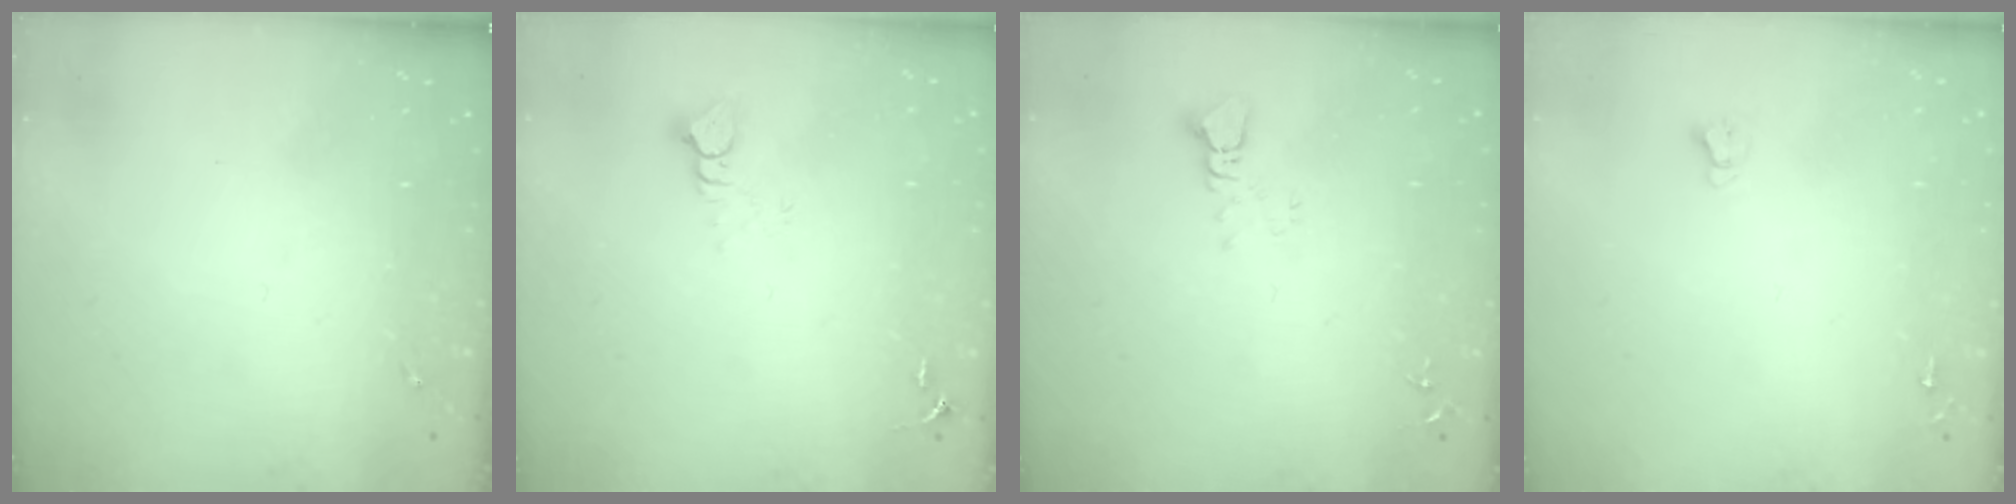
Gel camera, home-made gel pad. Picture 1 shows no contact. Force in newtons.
{"total": 3.9, "press": 3.9, "slide": 0.2}
{"total": 2.5, "press": 2.5, "slide": 0.1}
{"total": 2.7, "press": 2.7, "slide": 0.2}